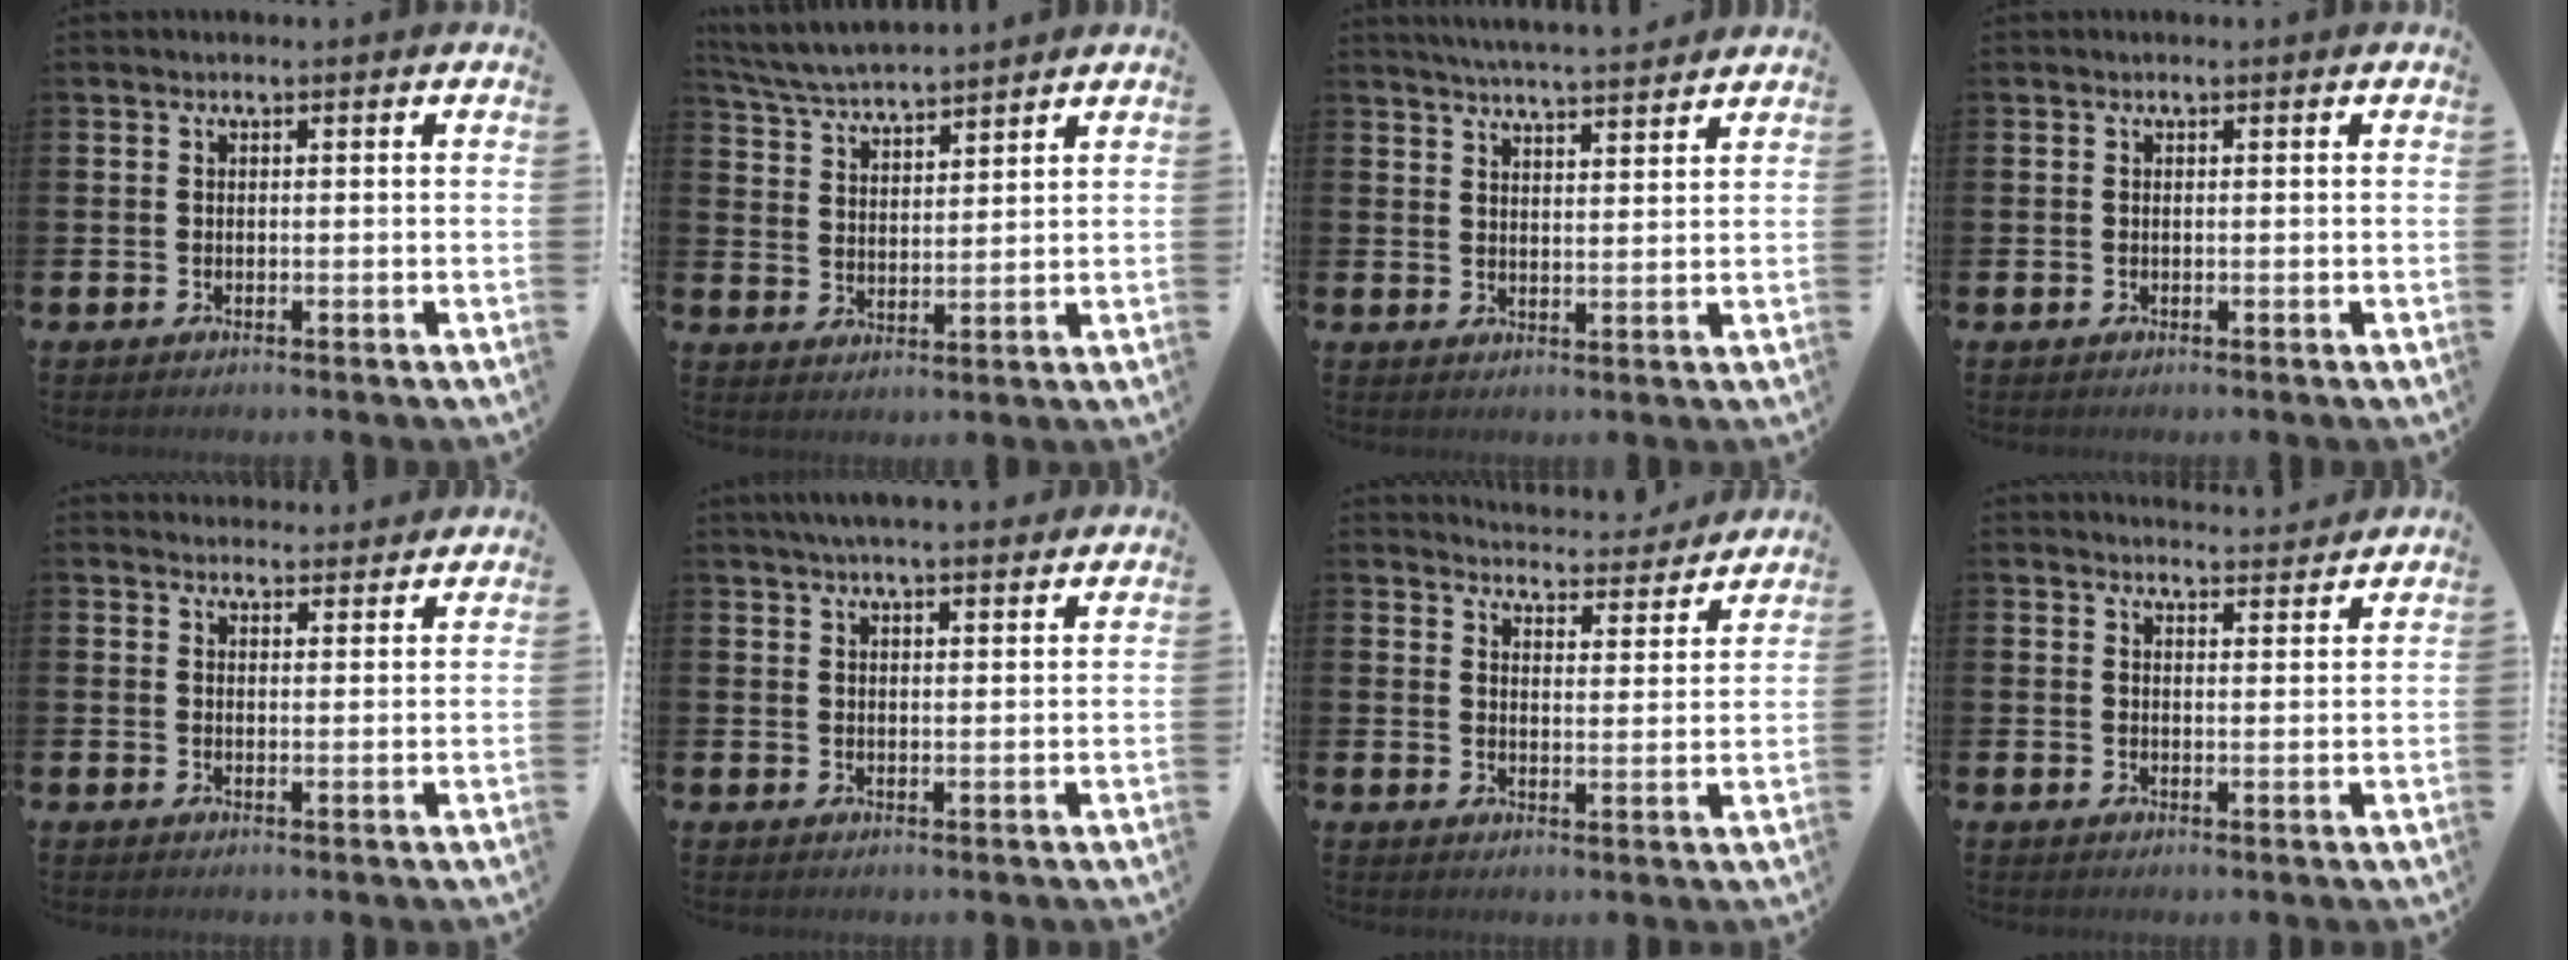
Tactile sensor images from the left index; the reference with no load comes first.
{"total": 5.3, "force": [5.2, 0.3, 0.7], "torque": [-0.037, -0.030, 0.094]}
{"total": 5.0, "force": [4.9, -0.2, 0.6], "torque": [-0.021, -0.027, 0.088]}
{"total": 0.0}
{"total": 3.0, "force": [2.9, 0.7, -0.2], "torque": [0.009, -0.018, 0.052]}
{"total": 4.0, "force": [3.8, 0.2, 1.1], "torque": [-0.029, -0.010, 0.069]}
{"total": 4.4, "force": [4.4, 0.5, 0.0], "torque": [-0.007, -0.039, 0.074]}
{"total": 3.5, "force": [3.5, 0.2, -0.1], "torque": [0.003, -0.025, 0.061]}